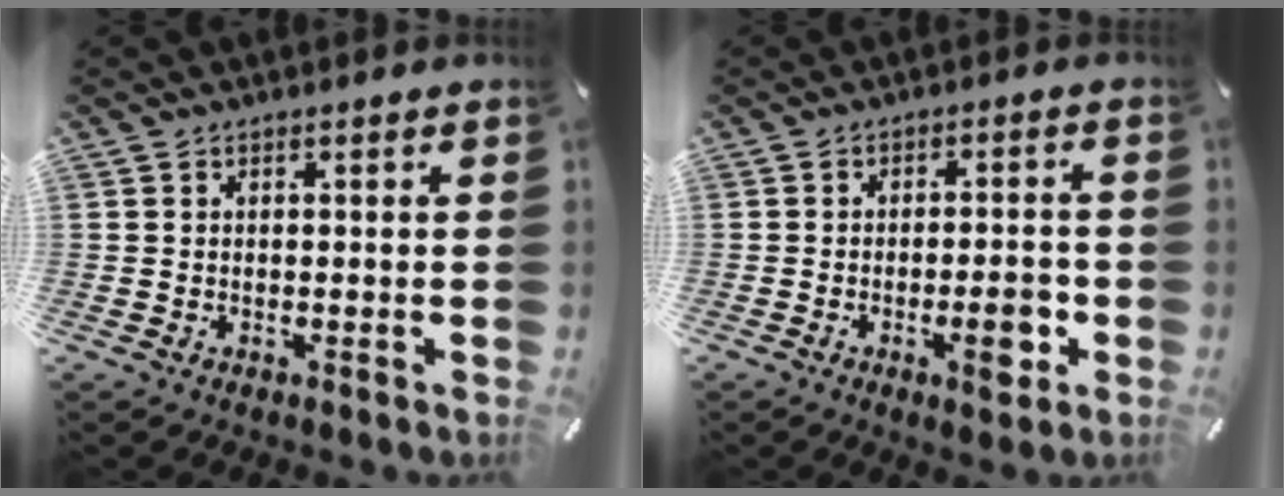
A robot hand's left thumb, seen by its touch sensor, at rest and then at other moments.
{"total": 7.5, "force": [-2.6, 3.0, 6.4], "torque": [-0.081, 0.007, -0.039]}